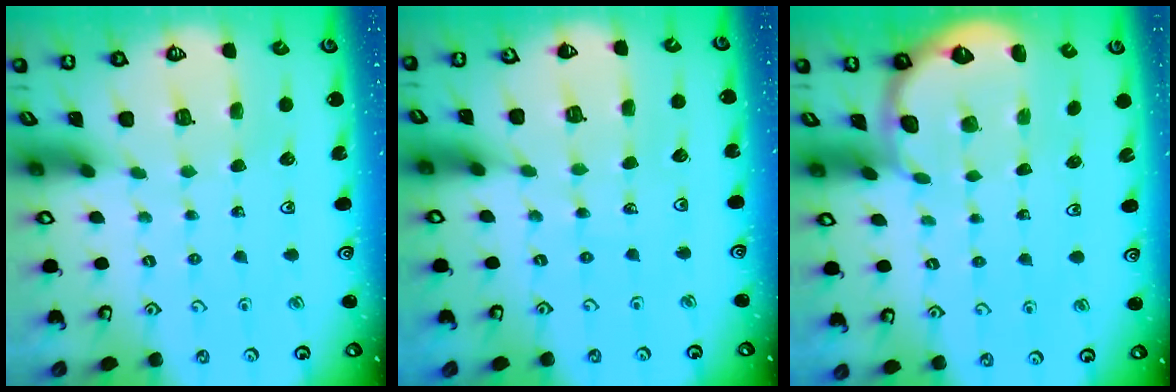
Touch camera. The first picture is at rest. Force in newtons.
{"total": 5.4, "press": 5.4, "slide": 0.6}
{"total": 1.8, "press": 1.7, "slide": 0.1}